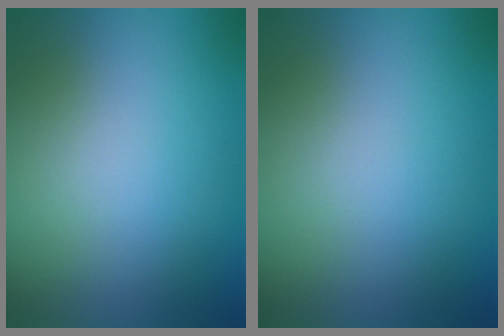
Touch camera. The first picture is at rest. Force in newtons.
{"total": 0.0}